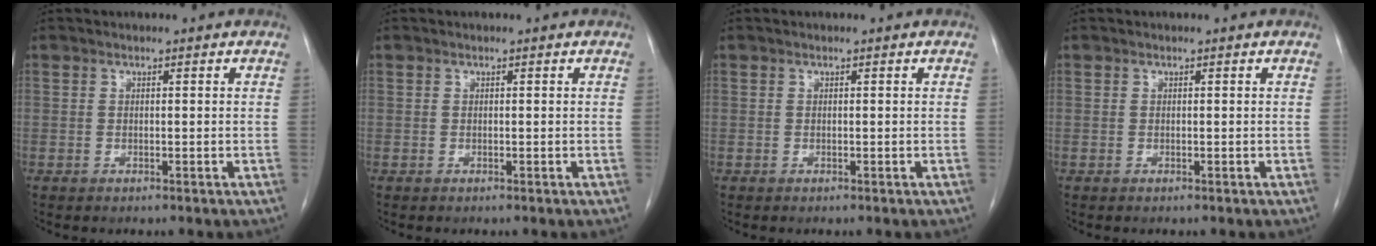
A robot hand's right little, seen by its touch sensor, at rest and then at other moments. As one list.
[{"total": 0.0}, {"total": 0.0}, {"total": 0.0}]